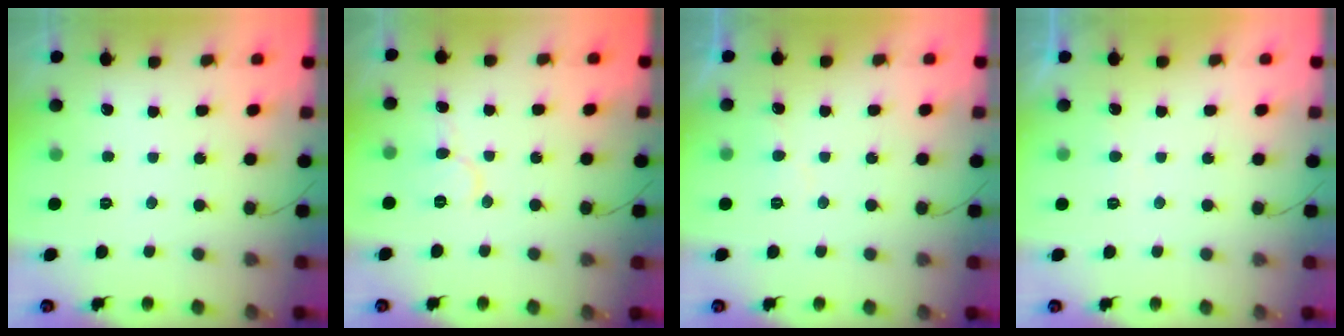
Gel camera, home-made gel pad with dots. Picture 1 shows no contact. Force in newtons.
{"total": 6.7, "press": 6.7, "slide": 0.7}
{"total": 5.9, "press": 5.9, "slide": 0.3}
{"total": 3.9, "press": 3.9, "slide": 0.3}